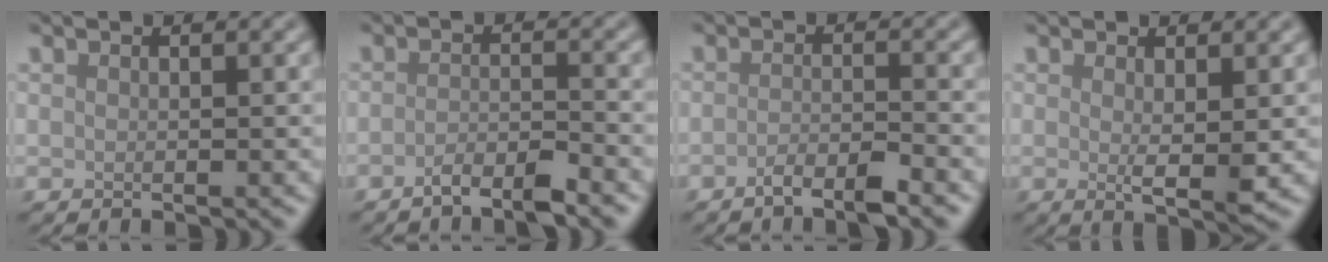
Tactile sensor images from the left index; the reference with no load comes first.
{"total": 3.0, "force": [-2.2, 0.6, 2.0], "torque": [-0.031, 0.004, -0.048]}
{"total": 3.0, "force": [-2.0, 0.6, 2.2], "torque": [-0.035, 0.004, -0.044]}
{"total": 2.4, "force": [0.4, 0.3, 2.3], "torque": [-0.036, -0.010, 0.008]}